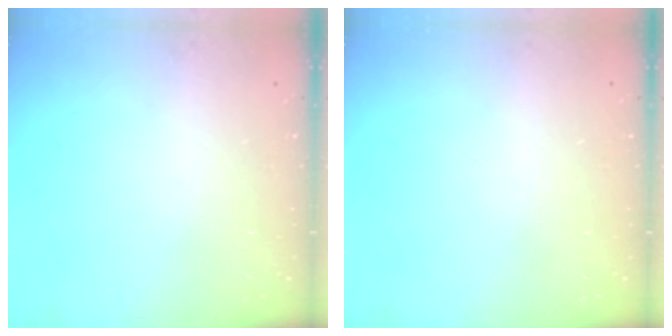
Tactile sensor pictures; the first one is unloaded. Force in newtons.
{"total": 0.0}